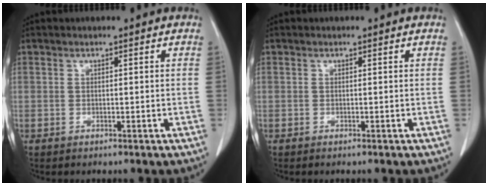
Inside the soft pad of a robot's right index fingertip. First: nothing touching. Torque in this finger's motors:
{"motor_torque": [0.08, -0.06, 0.03, 0.01]}